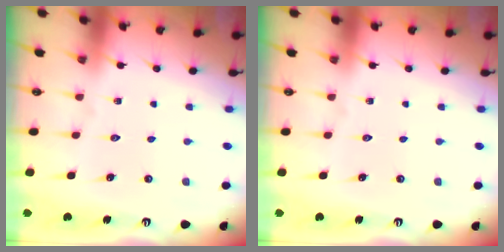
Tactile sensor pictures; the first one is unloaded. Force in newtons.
{"total": 0.0}